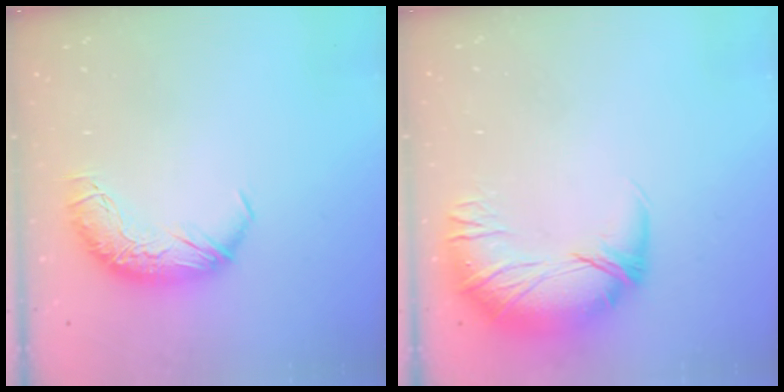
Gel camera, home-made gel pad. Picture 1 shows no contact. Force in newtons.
{"total": 2.7, "press": 0.4, "slide": 2.7}